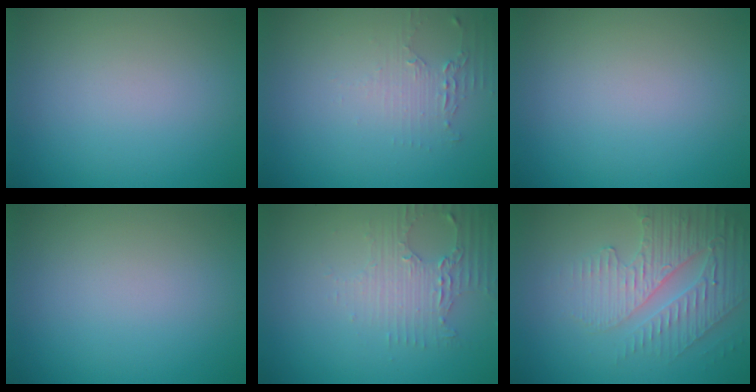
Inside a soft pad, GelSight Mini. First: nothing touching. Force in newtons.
{"total": 1.5, "press": 1.5, "slide": 0.4}
{"total": 0.0}
{"total": 0.0}
{"total": 2.9, "press": 2.5, "slide": 1.5}
{"total": 3.9, "press": 3.7, "slide": 1.2}